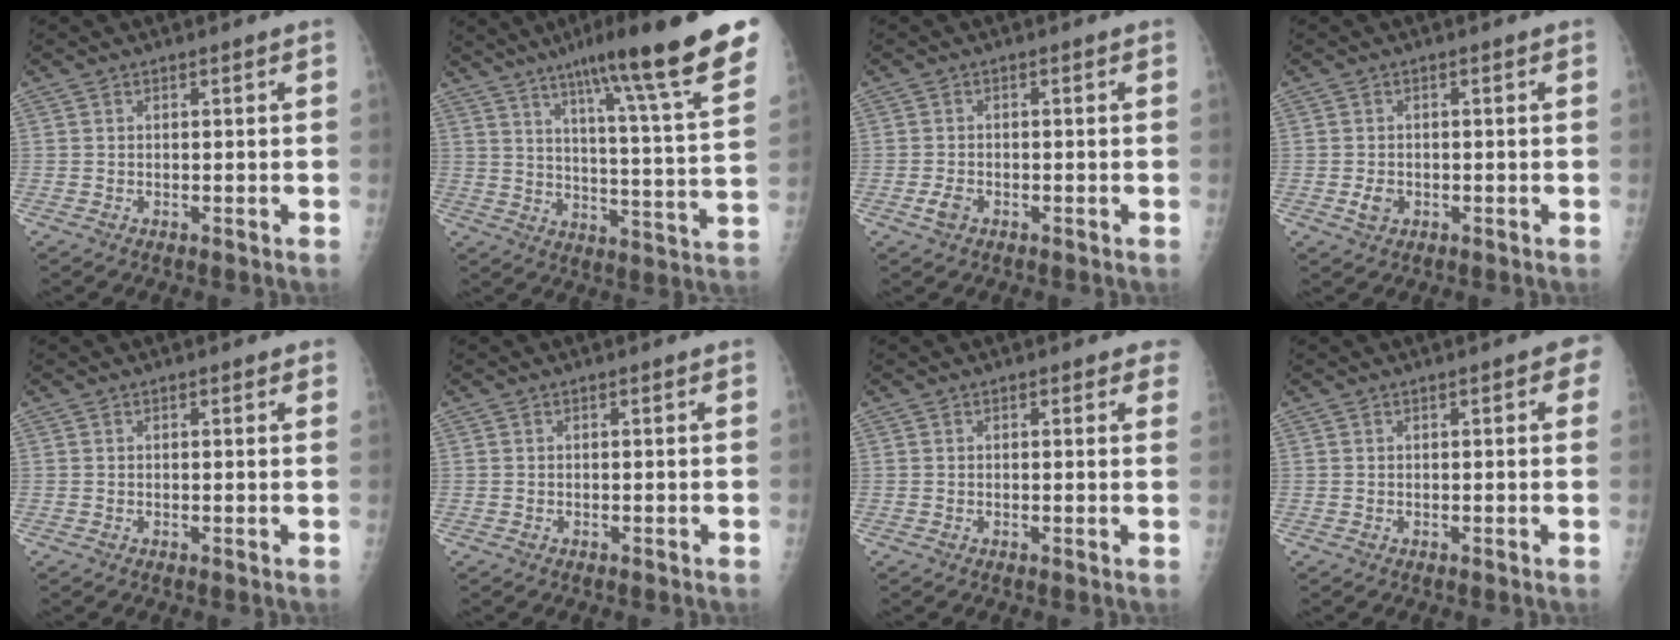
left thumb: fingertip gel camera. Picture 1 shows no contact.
{"total": 23.1, "force": [16.2, 1.9, 16.3], "torque": [-0.222, -0.064, 0.228]}
{"total": 2.0, "force": [-1.1, 1.3, 1.1], "torque": [-0.023, 0.000, -0.020]}
{"total": 2.2, "force": [-0.7, 1.7, 1.1], "torque": [-0.015, 0.000, -0.009]}
{"total": 0.9, "force": [0.7, 0.4, 0.5], "torque": [-0.001, -0.002, 0.005]}
{"total": 0.0}
{"total": 2.4, "force": [1.9, 1.2, 0.9], "torque": [0.021, -0.004, 0.009]}
{"total": 3.0, "force": [1.2, 1.1, 2.6], "torque": [-0.015, 0.001, 0.007]}